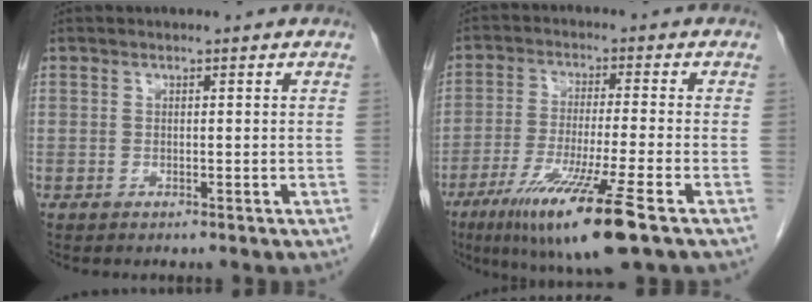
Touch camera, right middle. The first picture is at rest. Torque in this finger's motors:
{"motor_torque": [1.36, -0.78, 0.97, 0.21]}